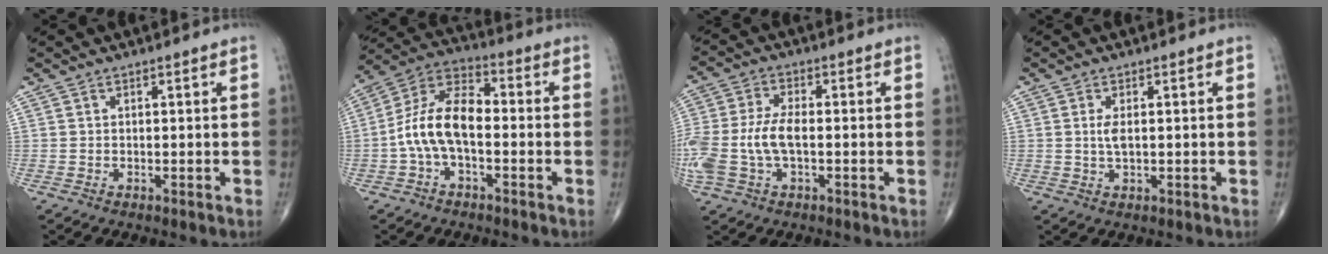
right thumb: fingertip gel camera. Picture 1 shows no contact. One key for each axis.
{"total": 11.8, "fx": -1.9, "fy": 6.2, "fz": 9.9, "tx": -0.188, "ty": 0.042, "tz": -0.044}
{"total": 11.3, "fx": -1.6, "fy": 5.8, "fz": 9.5, "tx": -0.231, "ty": 0.017, "tz": -0.027}
{"total": 2.7, "fx": 0.3, "fy": 1.1, "fz": 2.4, "tx": -0.049, "ty": -0.004, "tz": 0.008}